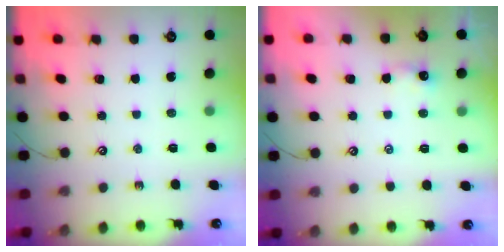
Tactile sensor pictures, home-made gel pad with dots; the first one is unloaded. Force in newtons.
{"total": 0.8, "press": 0.6, "slide": 0.5}